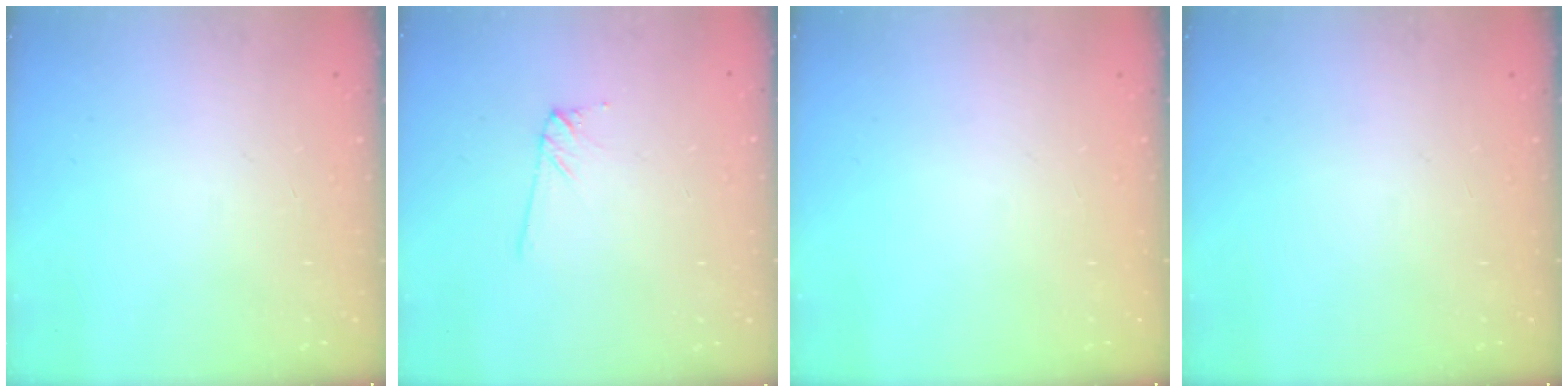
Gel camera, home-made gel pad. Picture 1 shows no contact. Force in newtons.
{"total": 4.6, "press": 4.5, "slide": 0.6}
{"total": 0.0}
{"total": 0.0}